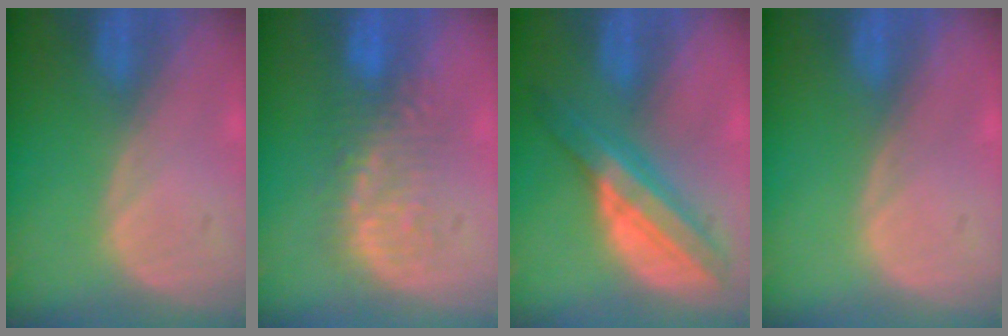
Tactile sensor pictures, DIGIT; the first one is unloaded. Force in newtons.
{"total": 6.0, "press": 5.8, "slide": 1.4}
{"total": 7.6, "press": 7.6, "slide": 0.3}
{"total": 0.0}